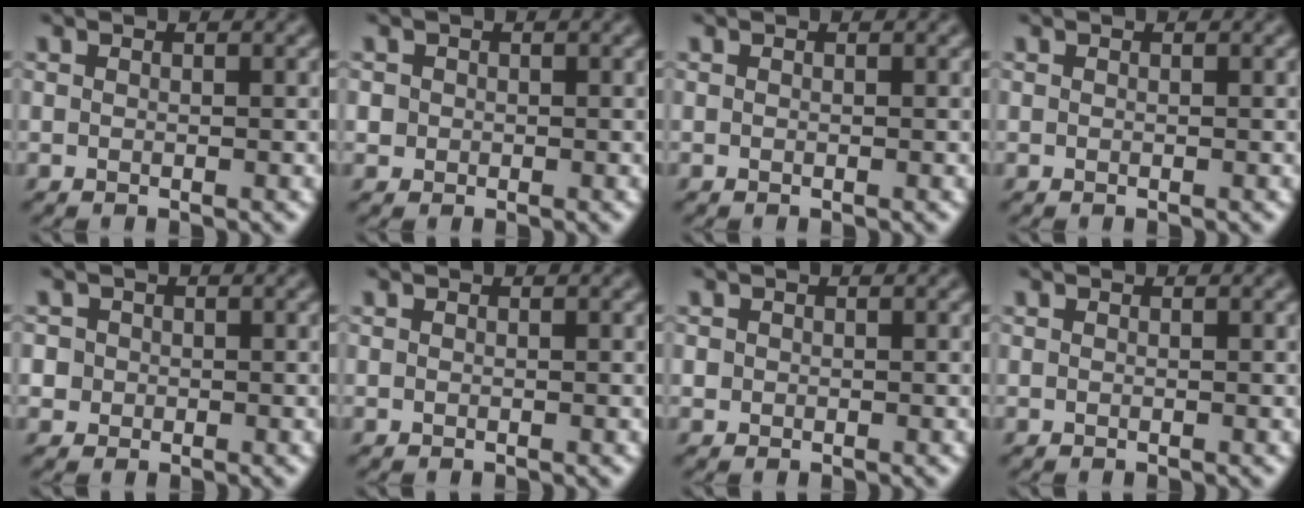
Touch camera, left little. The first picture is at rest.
{"total": 1.0, "force": [0.0, 1.0, 0.2], "torque": [0.000, -0.003, 0.006]}
{"total": 0.0}
{"total": 0.0}
{"total": 2.9, "force": [0.5, 2.7, 0.9], "torque": [-0.010, 0.016, 0.002]}
{"total": 0.0}
{"total": 0.6, "force": [-0.1, 0.6, 0.1], "torque": [0.001, -0.002, 0.000]}
{"total": 0.0}